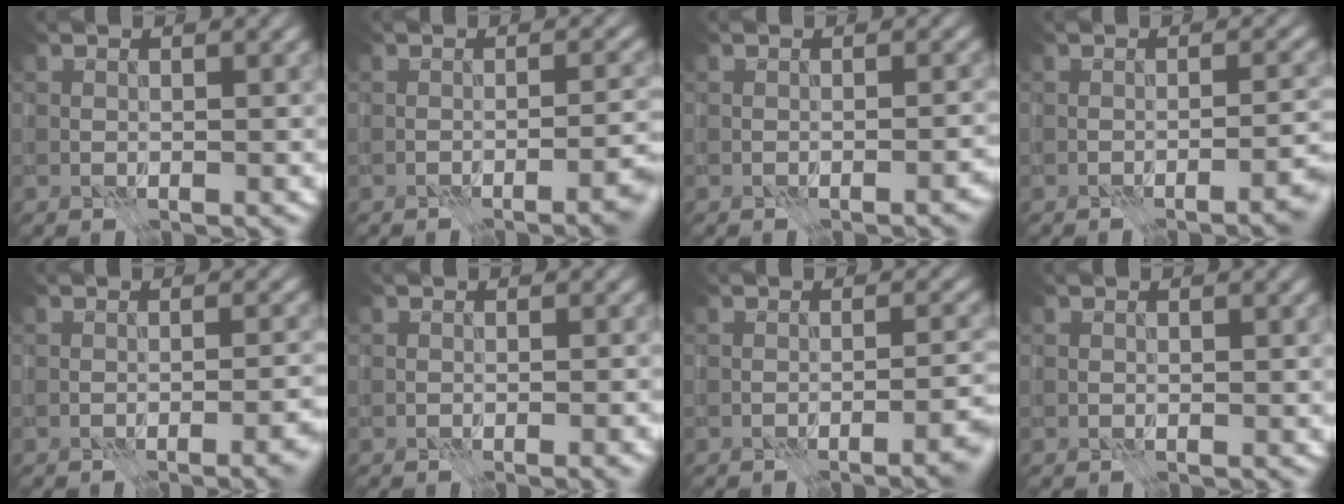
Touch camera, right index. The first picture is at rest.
{"total": 4.3, "force": [-2.3, 1.1, 3.4], "torque": [-0.038, 0.009, -0.034]}
{"total": 1.5, "force": [-0.9, 0.3, 1.2], "torque": [-0.016, 0.005, -0.015]}
{"total": 3.7, "force": [-2.1, 0.8, 2.9], "torque": [-0.031, 0.009, -0.034]}
{"total": 3.7, "force": [-2.1, 0.9, 2.9], "torque": [-0.039, 0.010, -0.029]}
{"total": 1.5, "force": [-0.8, 0.3, 1.3], "torque": [-0.017, 0.004, -0.013]}
{"total": 4.1, "force": [-2.3, 1.0, 3.2], "torque": [-0.036, 0.009, -0.034]}
{"total": 0.0}